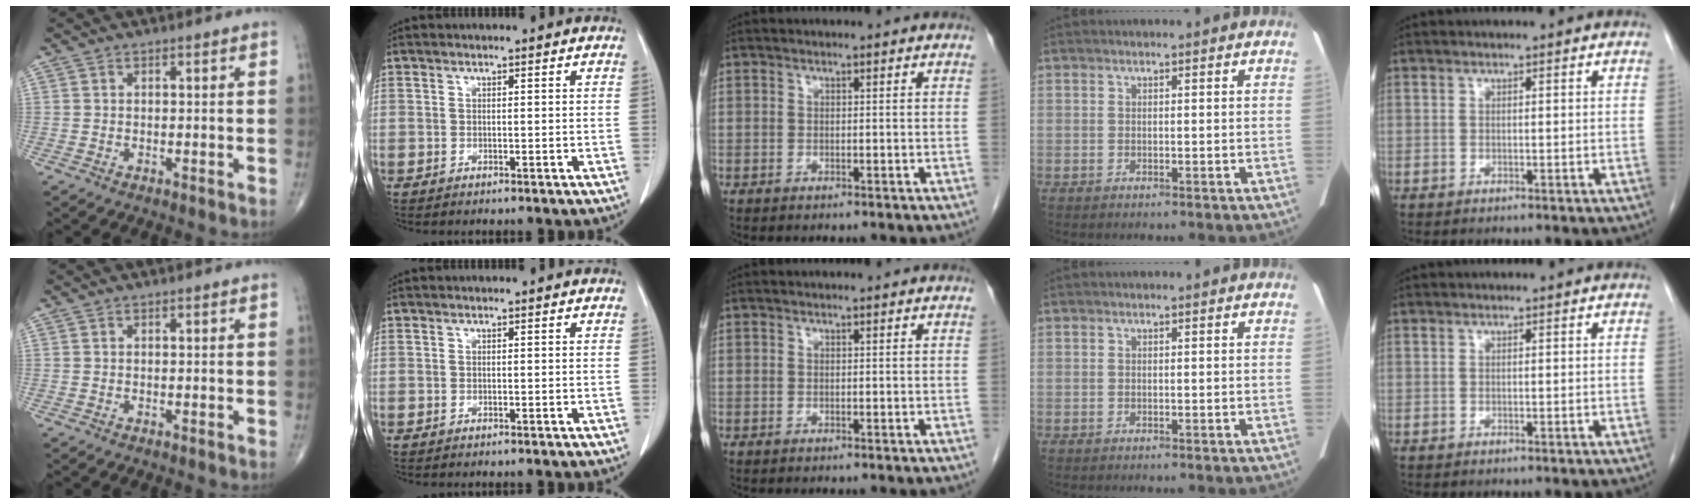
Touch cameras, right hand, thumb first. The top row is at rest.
{}